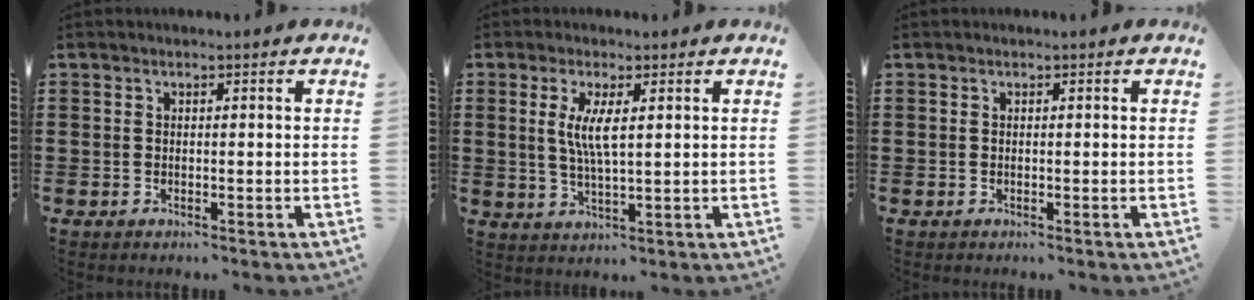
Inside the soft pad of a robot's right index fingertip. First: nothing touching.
{"total": 4.9, "force": [1.2, 0.9, 4.7], "torque": [-0.095, 0.000, 0.018]}
{"total": 0.0}